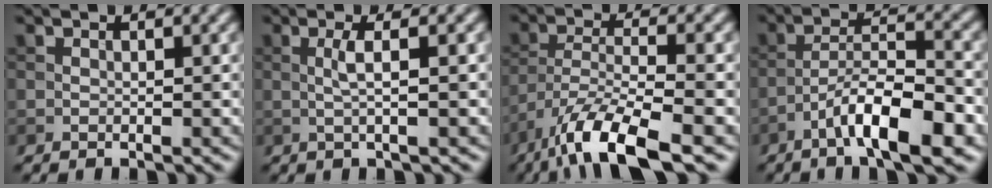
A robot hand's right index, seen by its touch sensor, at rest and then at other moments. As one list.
[{"total": 2.2, "force": [0.2, 0.3, 2.2], "torque": [-0.042, 0.005, 0.000]}, {"total": 9.3, "force": [-6.4, 2.4, 6.4], "torque": [-0.114, -0.003, -0.123]}, {"total": 7.8, "force": [-4.2, 1.9, 6.3], "torque": [-0.106, 0.014, -0.074]}]